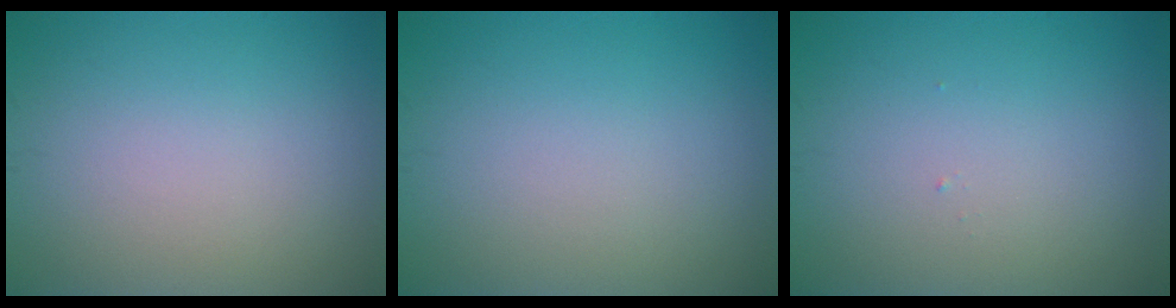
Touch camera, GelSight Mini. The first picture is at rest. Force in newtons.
{"total": 0.0}
{"total": 0.0}